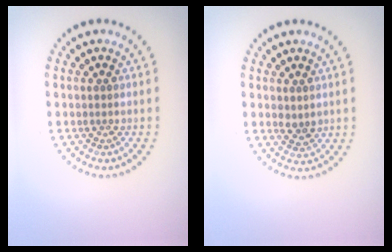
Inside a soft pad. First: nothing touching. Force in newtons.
{"total": 1.4, "press": 1.3, "slide": 0.3}